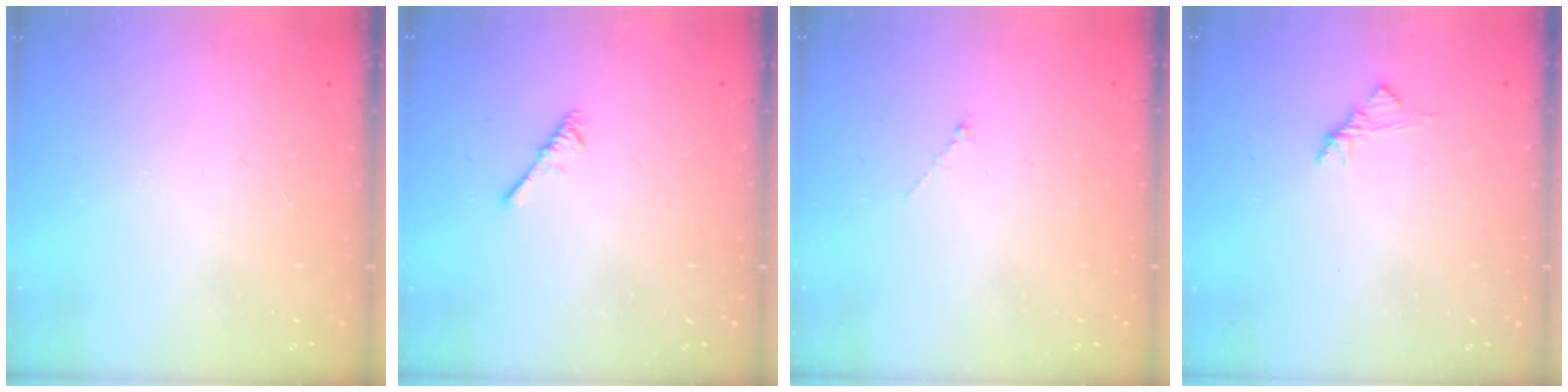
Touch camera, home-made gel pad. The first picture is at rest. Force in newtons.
{"total": 2.2, "press": 2.1, "slide": 0.5}
{"total": 0.0}
{"total": 3.3, "press": 3.2, "slide": 0.8}